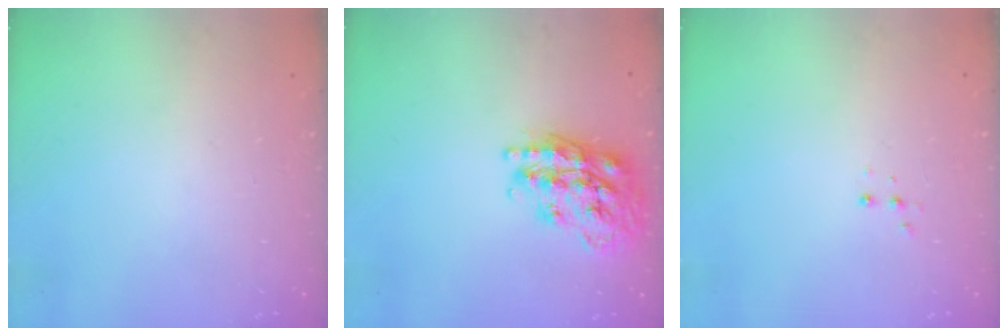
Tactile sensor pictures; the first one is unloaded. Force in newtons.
{"total": 20.8, "press": 20.8, "slide": 1.4}
{"total": 3.0, "press": 2.9, "slide": 0.7}